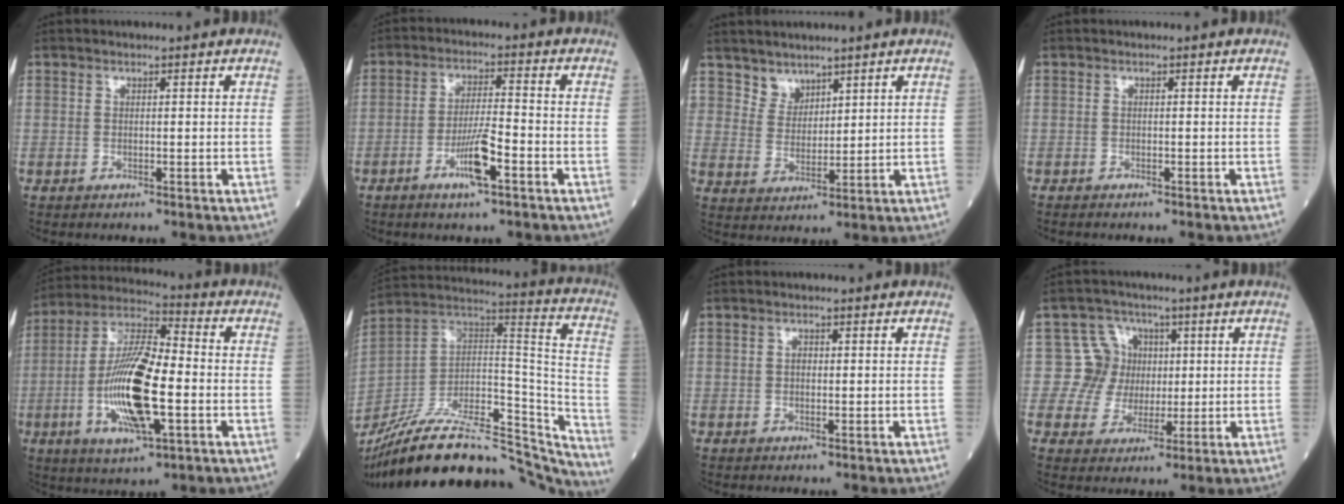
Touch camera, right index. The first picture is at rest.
{"total": 6.5, "force": [-3.3, 0.5, 5.6], "torque": [-0.110, -0.003, -0.061]}
{"total": 3.5, "force": [2.9, 1.9, 0.1], "torque": [0.002, 0.002, 0.059]}
{"total": 0.9, "force": [-0.8, 0.1, 0.2], "torque": [-0.006, -0.001, -0.013]}
{"total": 16.1, "force": [-3.4, 3.8, 15.3], "torque": [-0.307, -0.002, -0.063]}
{"total": 33.6, "force": [-28.4, 8.1, 16.1], "torque": [-0.243, 0.007, -0.427]}
{"total": 0.8, "force": [0.0, 0.5, 0.5], "torque": [-0.012, 0.001, 0.000]}
{"total": 6.6, "force": [0.9, 6.6, -0.2], "torque": [0.023, 0.021, 0.014]}